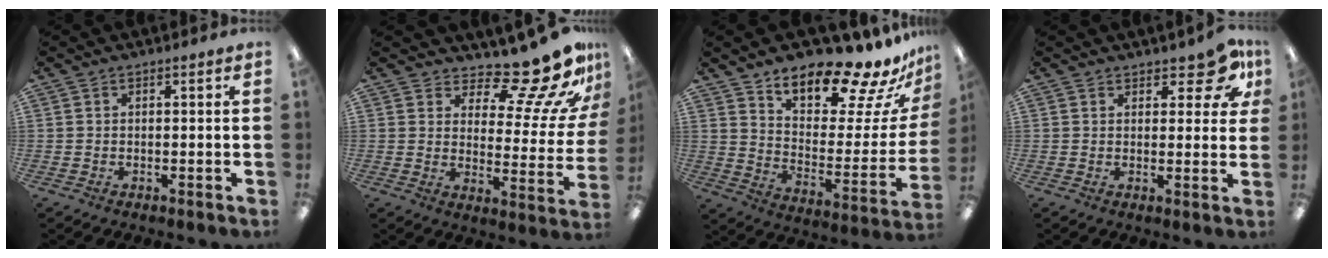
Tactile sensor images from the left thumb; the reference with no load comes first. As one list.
[{"total": 16.7, "force": [14.2, 4.3, 7.8], "torque": [-0.111, -0.120, 0.231]}, {"total": 17.5, "force": [15.7, 4.1, 6.7], "torque": [-0.095, -0.132, 0.258]}, {"total": 7.7, "force": [5.3, 3.2, 4.6], "torque": [-0.043, -0.031, 0.087]}]